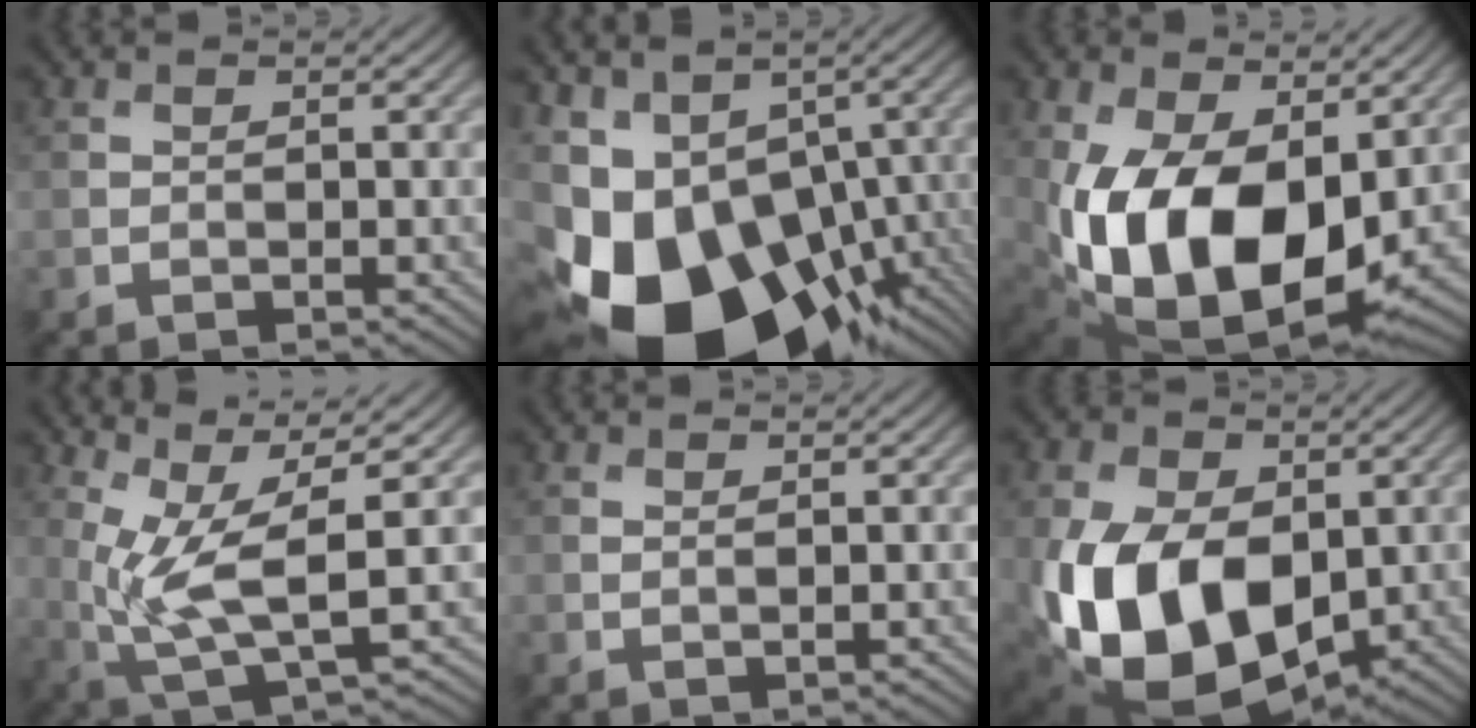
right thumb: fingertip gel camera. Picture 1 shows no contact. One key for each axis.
{"total": 18.5, "fx": -6.1, "fy": 12.0, "fz": 12.7, "tx": -0.275, "ty": -0.040, "tz": -0.074}
{"total": 16.2, "fx": -1.2, "fy": 10.1, "fz": 12.7, "tx": -0.263, "ty": -0.031, "tz": -0.007}
{"total": 9.1, "fx": 1.0, "fy": 2.6, "fz": 8.6, "tx": -0.187, "ty": 0.005, "tz": 0.022}
{"total": 0.6, "fx": 0.4, "fy": 0.1, "fz": 0.4, "tx": -0.009, "ty": -0.001, "tz": 0.009}
{"total": 16.8, "fx": -2.9, "fy": 11.0, "fz": 12.3, "tx": -0.256, "ty": -0.024, "tz": -0.054}